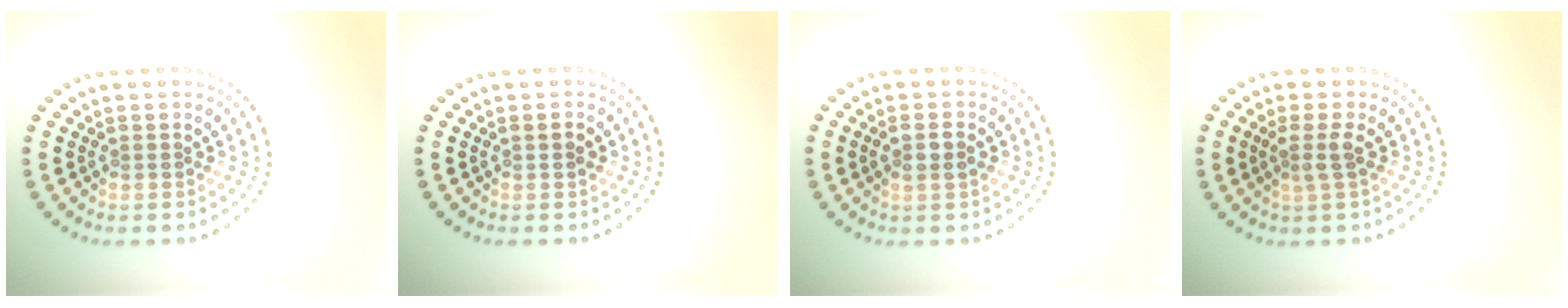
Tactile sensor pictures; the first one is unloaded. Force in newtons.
{"total": 1.0, "press": 1.0, "slide": 0.3}
{"total": 1.9, "press": 1.8, "slide": 0.6}
{"total": 1.9, "press": 1.5, "slide": 1.2}